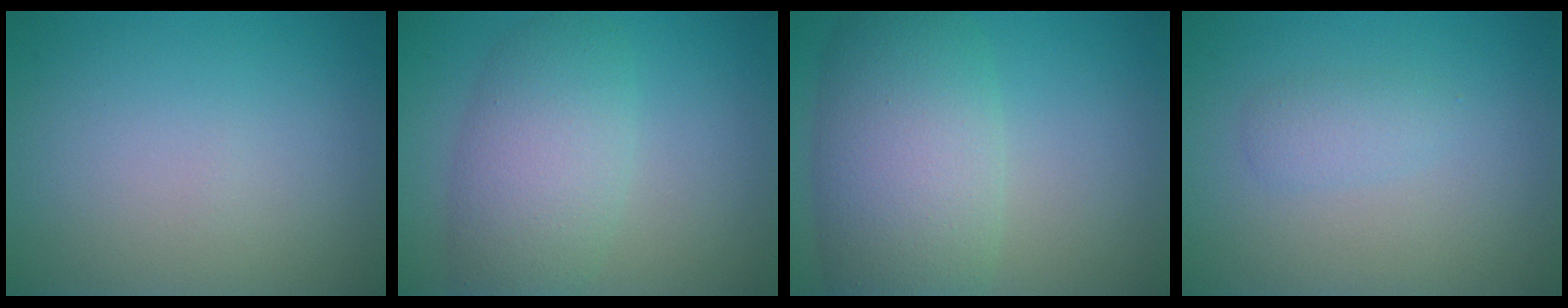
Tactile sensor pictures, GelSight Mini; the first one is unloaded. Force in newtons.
{"total": 5.6, "press": 5.6, "slide": 0.3}
{"total": 8.6, "press": 8.6, "slide": 0.4}
{"total": 1.4, "press": 1.4, "slide": 0.0}